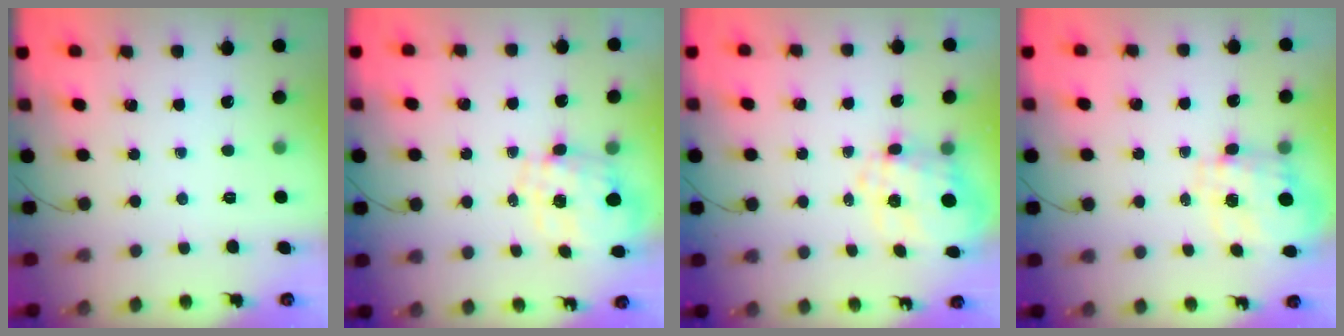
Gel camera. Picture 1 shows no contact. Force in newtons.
{"total": 2.1, "press": 1.7, "slide": 1.1}
{"total": 9.6, "press": 9.5, "slide": 1.7}
{"total": 3.4, "press": 3.2, "slide": 1.0}